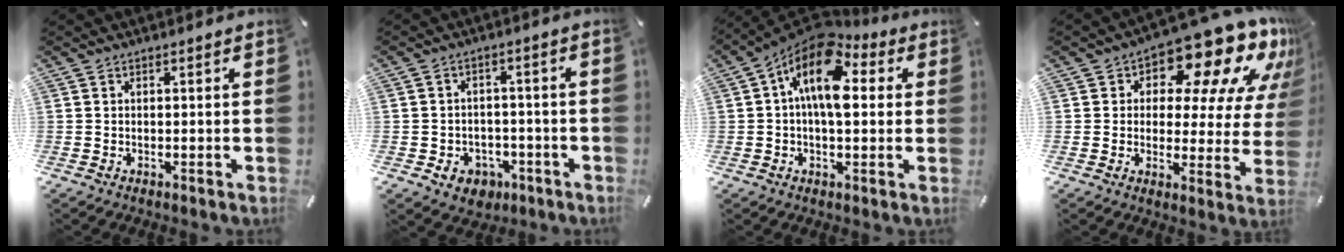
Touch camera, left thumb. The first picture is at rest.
{"total": 5.9, "force": [-2.4, 4.9, 2.1], "torque": [-0.034, 0.019, -0.040]}
{"total": 14.8, "force": [4.3, 7.7, 11.9], "torque": [-0.204, -0.029, 0.073]}
{"total": 16.6, "force": [11.3, 7.5, 9.5], "torque": [-0.137, -0.089, 0.186]}